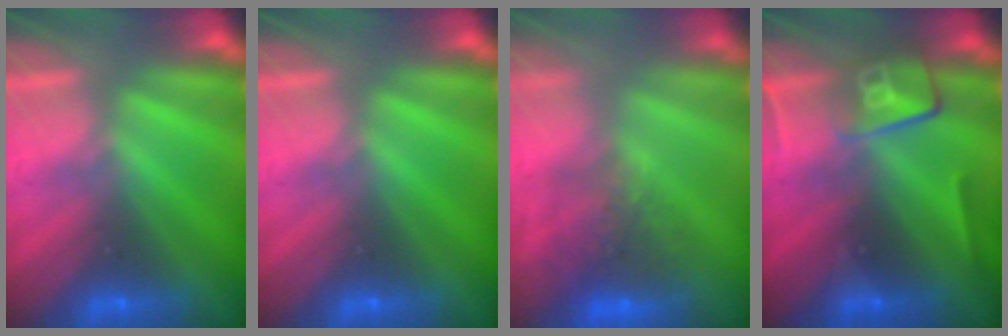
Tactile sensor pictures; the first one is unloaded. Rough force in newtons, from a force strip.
{"total": 0.0}
{"total": 8.3}
{"total": 2.4}